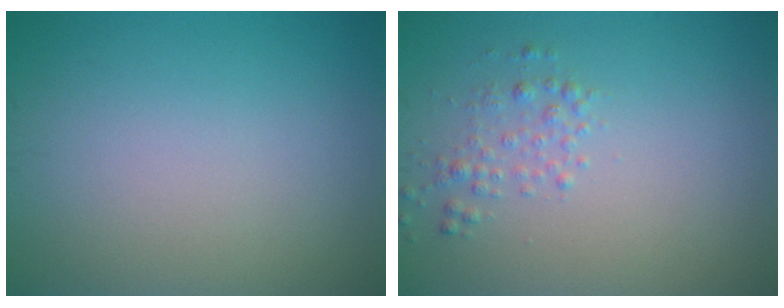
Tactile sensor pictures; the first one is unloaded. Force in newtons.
{"total": 1.6, "press": 1.6, "slide": 0.1}